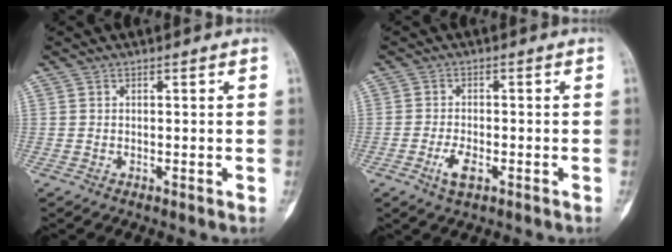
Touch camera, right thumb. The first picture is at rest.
{"total": 3.8, "force": [-1.8, 1.6, 3.0], "torque": [-0.054, 0.003, -0.032]}